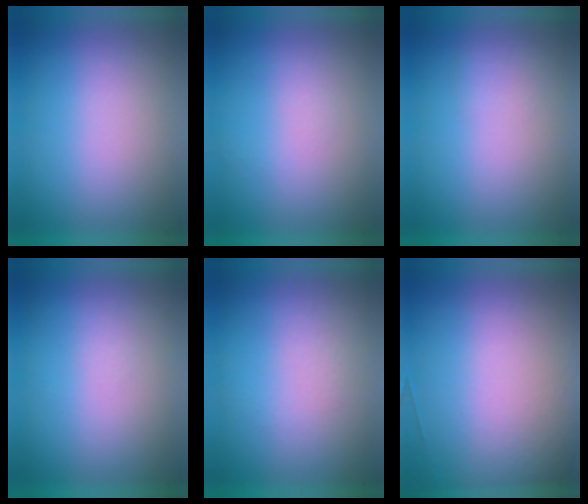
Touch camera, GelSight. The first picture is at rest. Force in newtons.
{"total": 1.1}
{"total": 1.1}
{"total": 1.0}
{"total": 1.2}
{"total": 1.7}